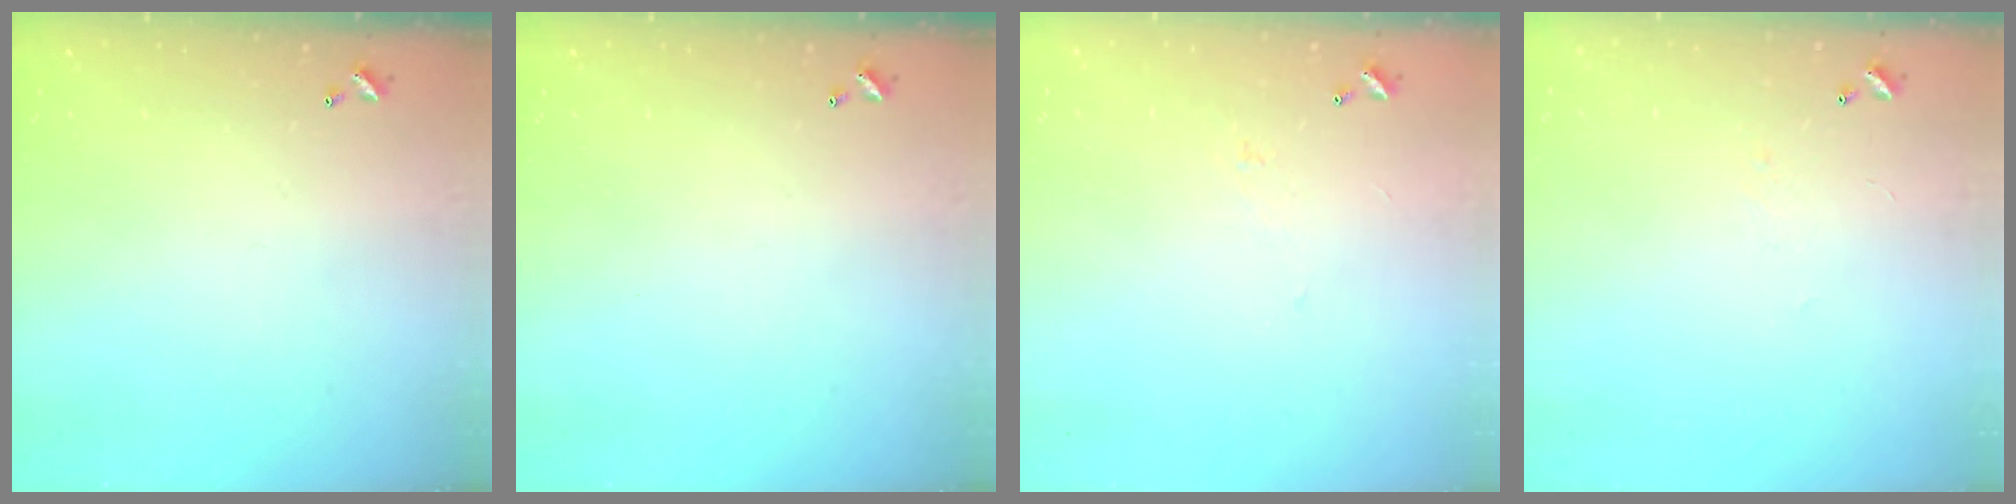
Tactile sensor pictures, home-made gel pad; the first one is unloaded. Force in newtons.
{"total": 0.0}
{"total": 2.0, "press": 1.9, "slide": 0.5}
{"total": 2.2, "press": 2.0, "slide": 0.8}